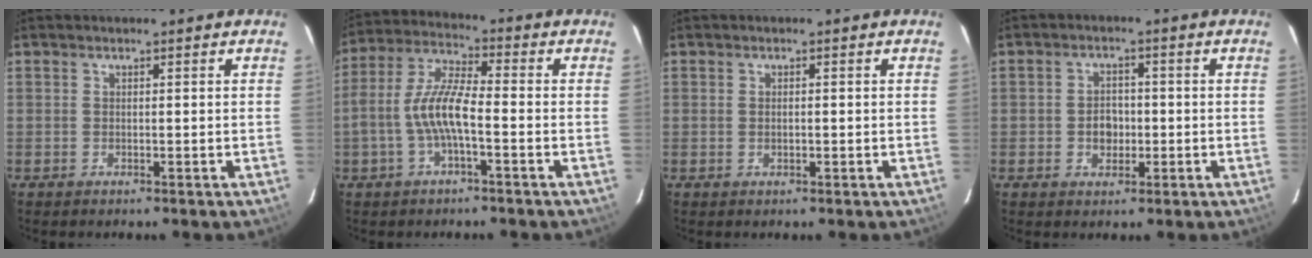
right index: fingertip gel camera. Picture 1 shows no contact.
{"total": 8.7, "force": [-2.5, 2.3, 8.1], "torque": [-0.177, 0.011, -0.048]}
{"total": 0.9, "force": [-0.1, 0.4, 0.7], "torque": [-0.013, 0.001, -0.001]}
{"total": 3.8, "force": [-0.7, 3.1, 2.0], "torque": [-0.036, 0.008, -0.007]}